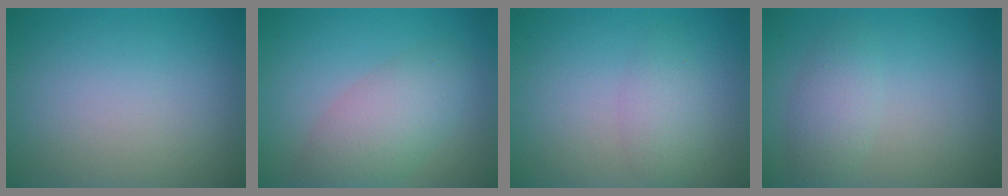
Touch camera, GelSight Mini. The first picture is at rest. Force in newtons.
{"total": 4.8, "press": 4.8, "slide": 0.1}
{"total": 2.1, "press": 2.1, "slide": 0.1}
{"total": 2.4, "press": 2.4, "slide": 0.1}